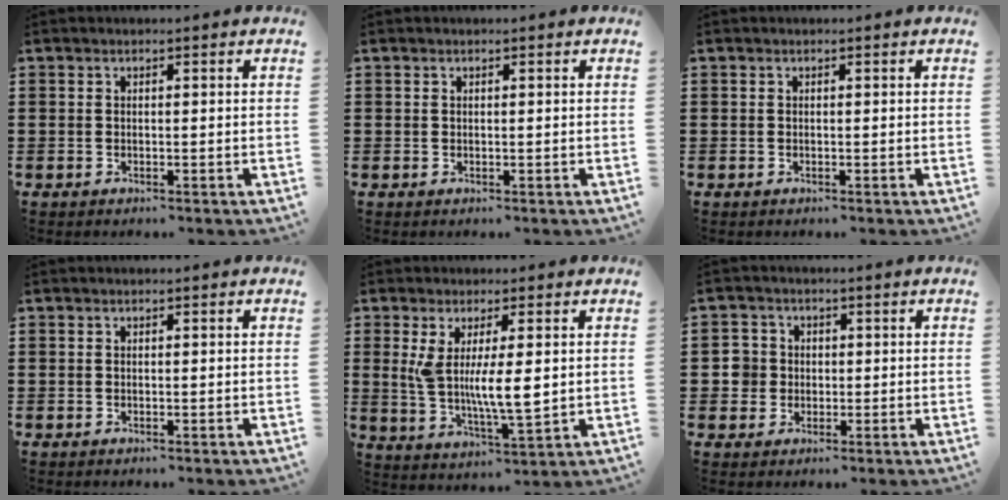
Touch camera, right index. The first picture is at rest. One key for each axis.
{"total": 0.0}
{"total": 0.0}
{"total": 0.0}
{"total": 8.1, "fx": 1.2, "fy": 2.1, "fz": 7.7, "tx": -0.146, "ty": -0.006, "tz": 0.017}
{"total": 3.6, "fx": -0.1, "fy": 3.5, "fz": 0.9, "tx": -0.040, "ty": 0.008, "tz": -0.006}